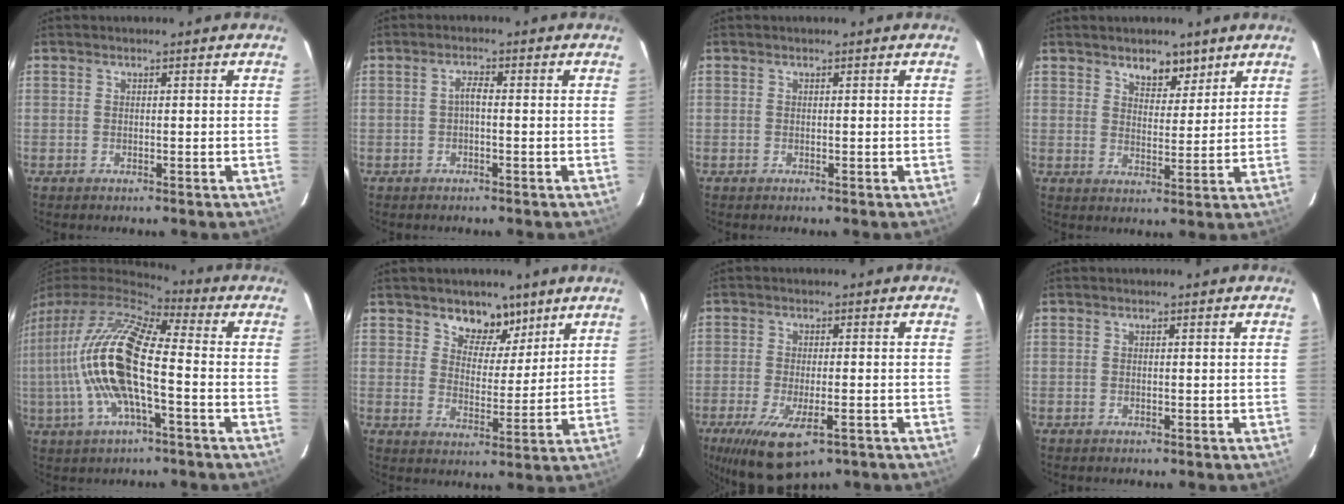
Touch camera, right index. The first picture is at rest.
{"total": 1.5, "force": [-0.4, 0.4, 1.4], "torque": [-0.028, 0.007, -0.008]}
{"total": 0.0}
{"total": 5.5, "force": [4.0, 2.7, 2.6], "torque": [-0.028, -0.006, 0.064]}
{"total": 18.7, "force": [-2.2, 5.3, 17.8], "torque": [-0.334, -0.008, -0.049]}
{"total": 7.6, "force": [5.4, 4.6, 2.6], "torque": [-0.027, -0.013, 0.084]}
{"total": 12.8, "force": [-7.3, 4.5, 9.5], "torque": [-0.197, -0.043, -0.116]}
{"total": 0.0}